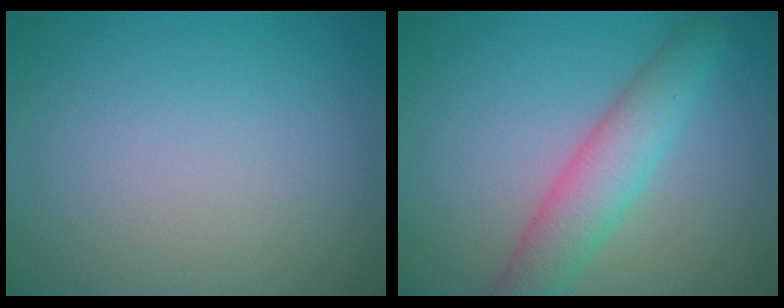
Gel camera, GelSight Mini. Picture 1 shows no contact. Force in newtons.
{"total": 4.6, "press": 4.6, "slide": 0.2}